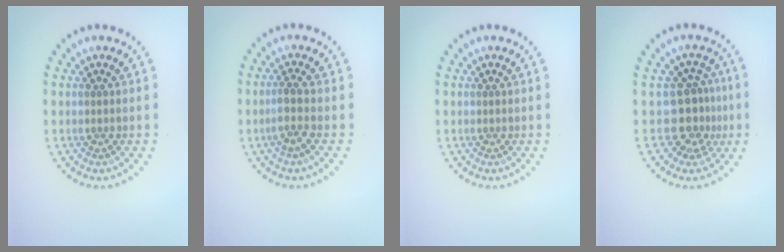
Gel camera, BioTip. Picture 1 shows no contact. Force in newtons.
{"total": 1.8, "press": 1.4, "slide": 1.1}
{"total": 0.0}
{"total": 3.2, "press": 2.4, "slide": 2.1}